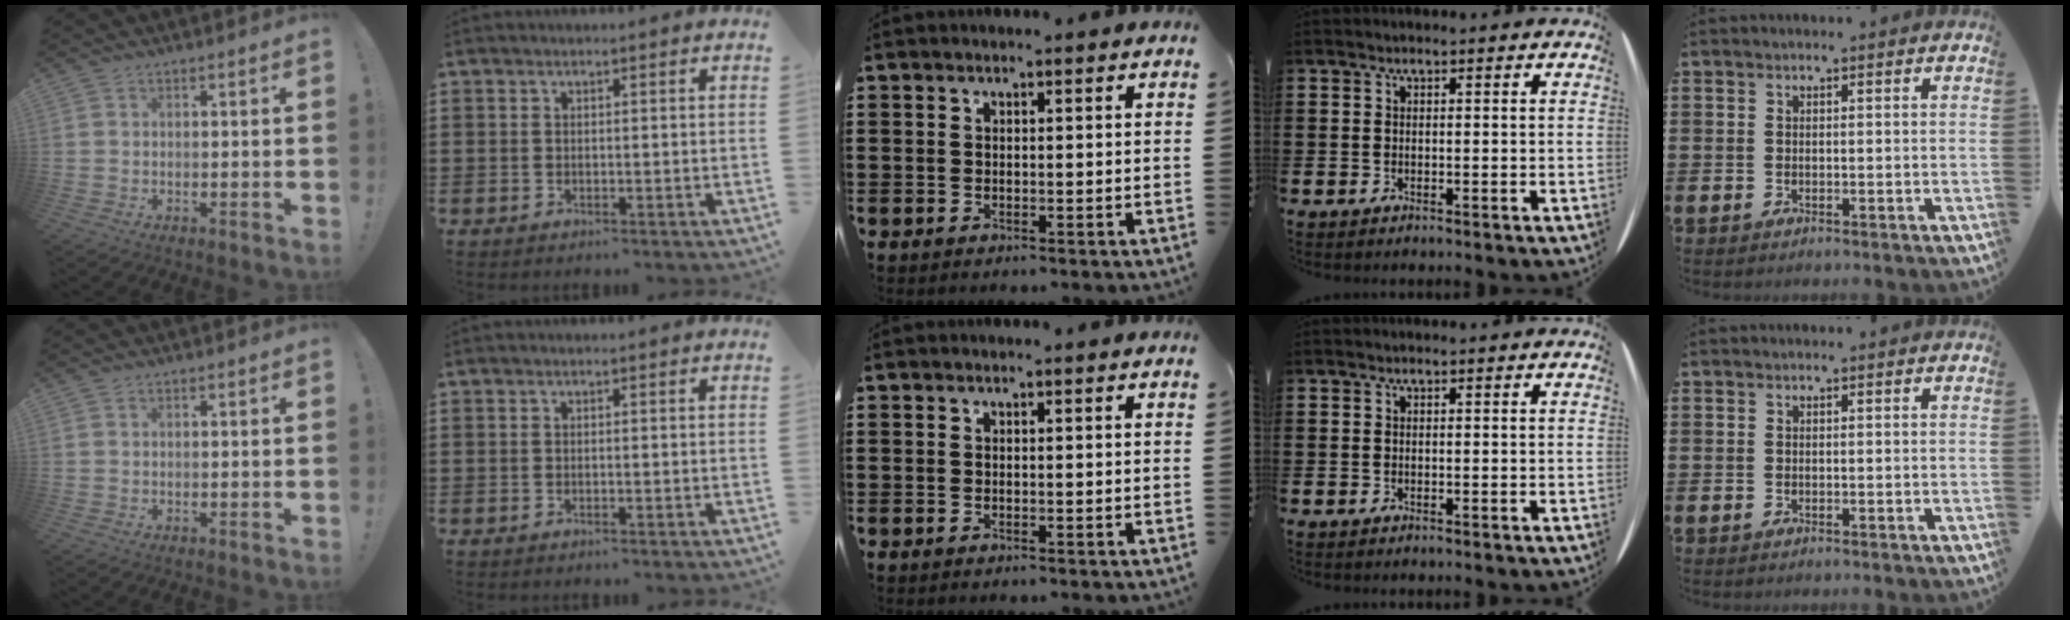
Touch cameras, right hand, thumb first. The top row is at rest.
{}